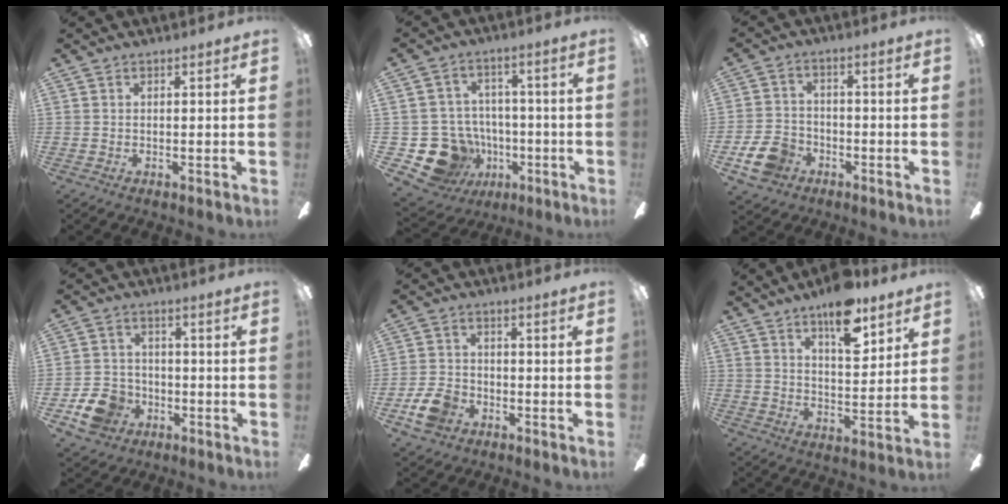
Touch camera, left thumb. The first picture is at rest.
{"total": 14.5, "force": [-5.4, 12.4, 5.3], "torque": [-0.121, 0.038, -0.077]}
{"total": 9.0, "force": [-4.6, 6.4, 4.3], "torque": [-0.101, 0.031, -0.084]}
{"total": 9.5, "force": [-4.5, 7.6, 3.6], "torque": [-0.085, 0.032, -0.083]}
{"total": 7.6, "force": [-3.7, 5.5, 3.7], "torque": [-0.088, 0.020, -0.068]}
{"total": 11.1, "force": [7.8, 4.1, 6.8], "torque": [-0.094, -0.036, 0.131]}